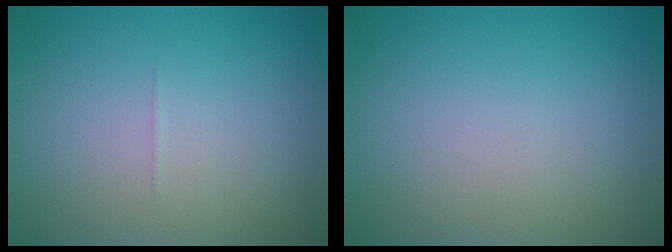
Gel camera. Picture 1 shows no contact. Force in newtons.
{"total": 0.0}